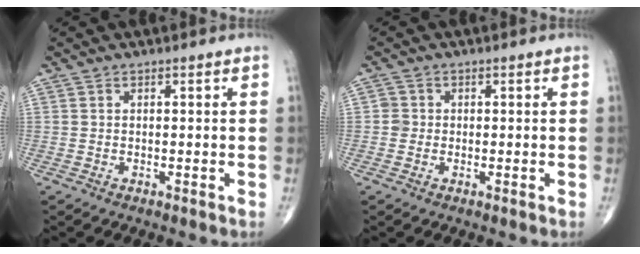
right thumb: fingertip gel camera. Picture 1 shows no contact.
{"total": 1.7, "force": [-0.1, 1.6, 0.3], "torque": [0.005, 0.005, -0.005]}